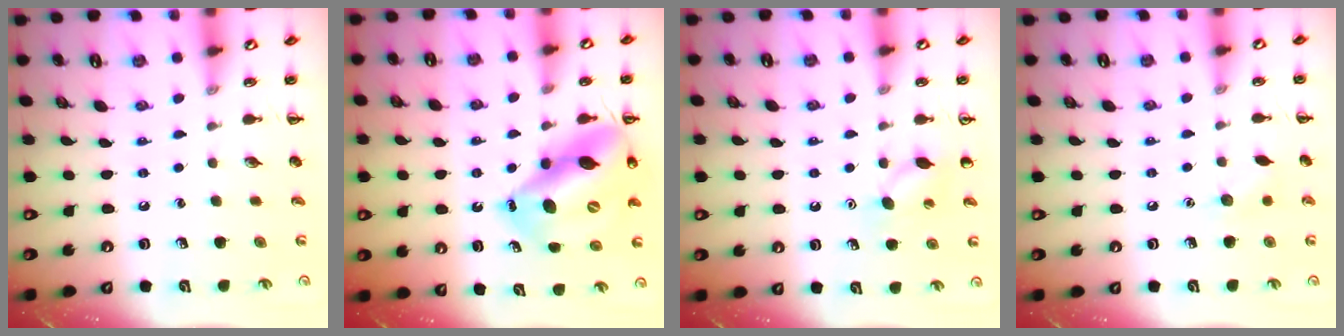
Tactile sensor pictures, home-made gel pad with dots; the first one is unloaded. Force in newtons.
{"total": 15.8, "press": 15.0, "slide": 4.7}
{"total": 7.2, "press": 6.9, "slide": 2.0}
{"total": 5.8, "press": 5.6, "slide": 1.6}